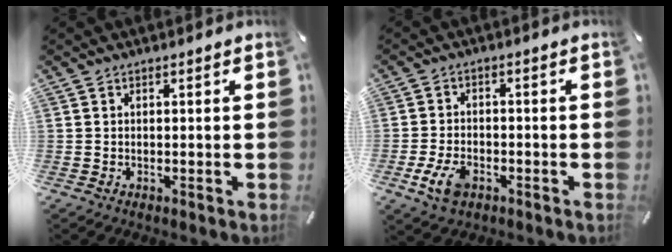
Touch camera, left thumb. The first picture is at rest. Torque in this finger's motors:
{"motor_torque": [0.44, 1.89, 0.37, 0.14, 0.12]}